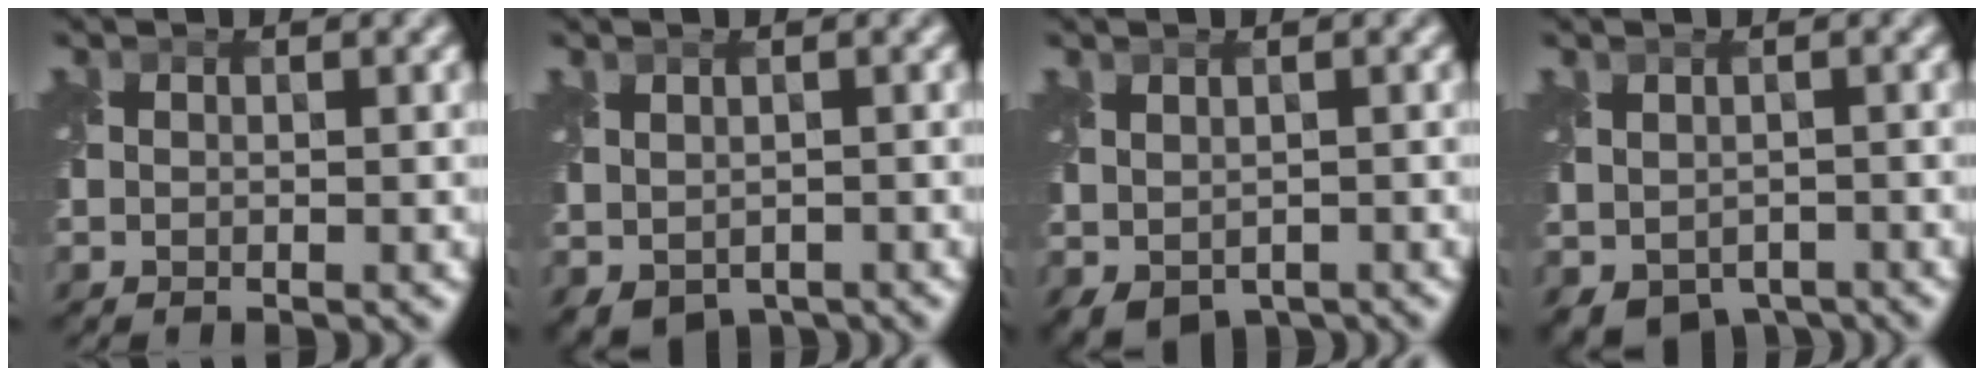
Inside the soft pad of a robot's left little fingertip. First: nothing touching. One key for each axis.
{"total": 2.1, "fx": -0.5, "fy": 1.7, "fz": 1.3, "tx": -0.027, "ty": -0.002, "tz": 0.002}
{"total": 2.3, "fx": -0.4, "fy": 1.7, "fz": 1.4, "tx": -0.030, "ty": 0.000, "tz": 0.003}
{"total": 3.4, "fx": -1.4, "fy": 2.6, "fz": 1.7, "tx": -0.028, "ty": -0.009, "tz": -0.008}